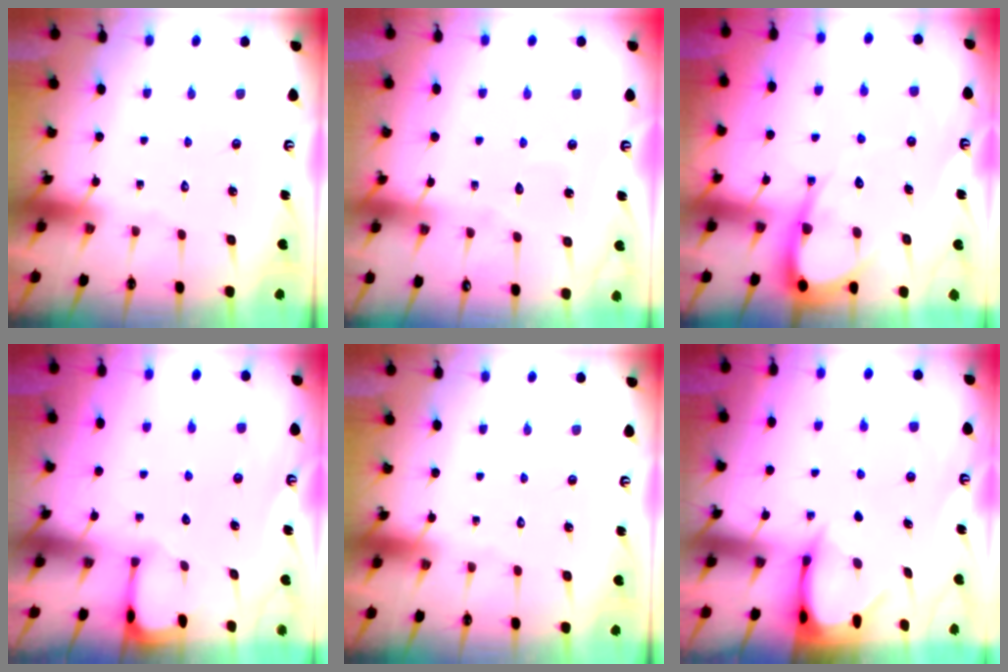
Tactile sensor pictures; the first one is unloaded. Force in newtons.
{"total": 3.4, "press": 3.4, "slide": 0.2}
{"total": 8.0, "press": 8.0, "slide": 0.8}
{"total": 1.3, "press": 1.2, "slide": 0.2}
{"total": 0.0}
{"total": 3.3, "press": 3.3, "slide": 0.3}